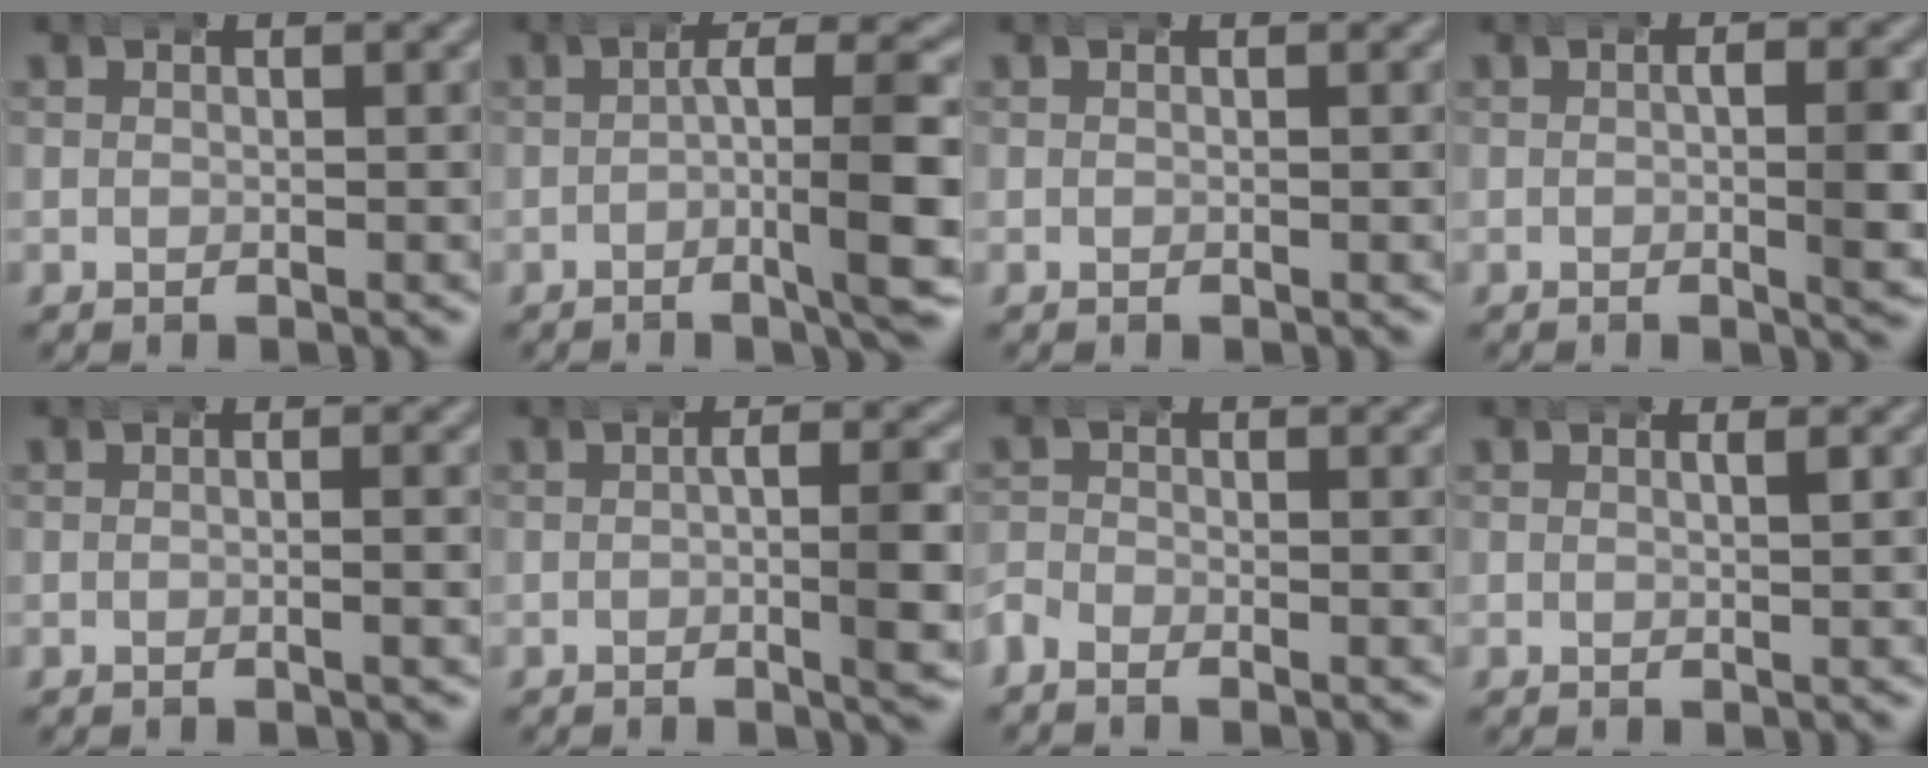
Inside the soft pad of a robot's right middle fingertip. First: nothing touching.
{"total": 6.1, "force": [-1.3, 0.9, 5.9], "torque": [-0.083, 0.006, -0.028]}
{"total": 0.0}
{"total": 3.7, "force": [0.1, 0.9, 3.5], "torque": [-0.047, 0.010, -0.009]}
{"total": 0.9, "force": [0.0, 0.0, 0.9], "torque": [-0.013, 0.006, -0.006]}
{"total": 4.1, "force": [-0.3, 0.7, 4.0], "torque": [-0.053, 0.011, -0.015]}
{"total": 1.6, "force": [-1.2, 1.0, 0.3], "torque": [-0.012, 0.002, -0.031]}
{"total": 1.2, "force": [0.5, 0.3, 1.1], "torque": [-0.012, 0.006, 0.003]}